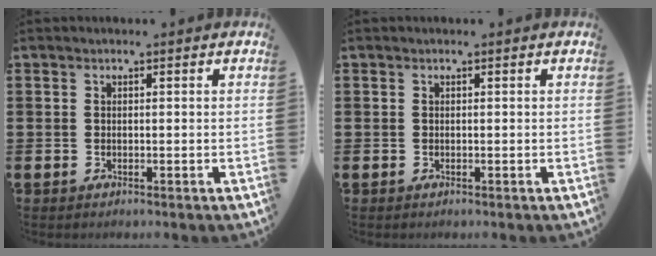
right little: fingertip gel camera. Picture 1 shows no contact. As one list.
[{"total": 0.0}]